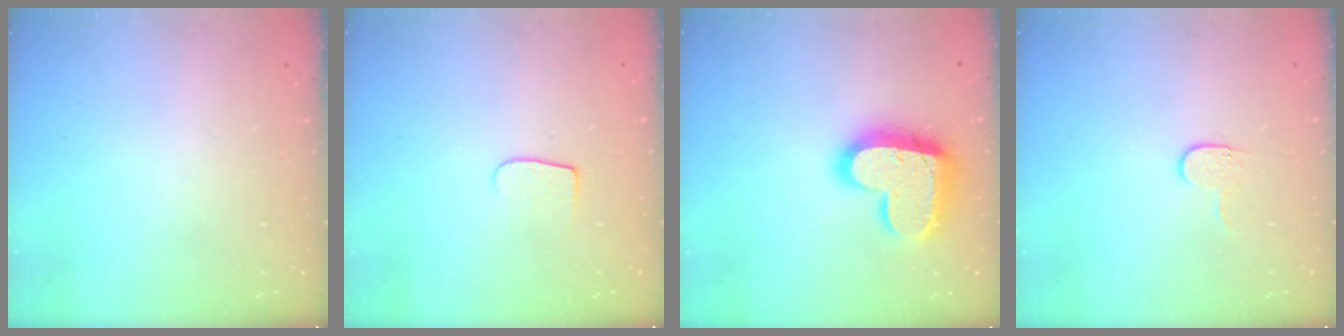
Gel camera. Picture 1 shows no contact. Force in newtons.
{"total": 5.8, "press": 5.8, "slide": 0.7}
{"total": 18.4, "press": 18.3, "slide": 1.7}
{"total": 3.9, "press": 3.8, "slide": 0.5}